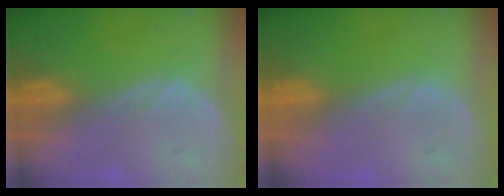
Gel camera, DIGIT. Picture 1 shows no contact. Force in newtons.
{"total": 0.0}